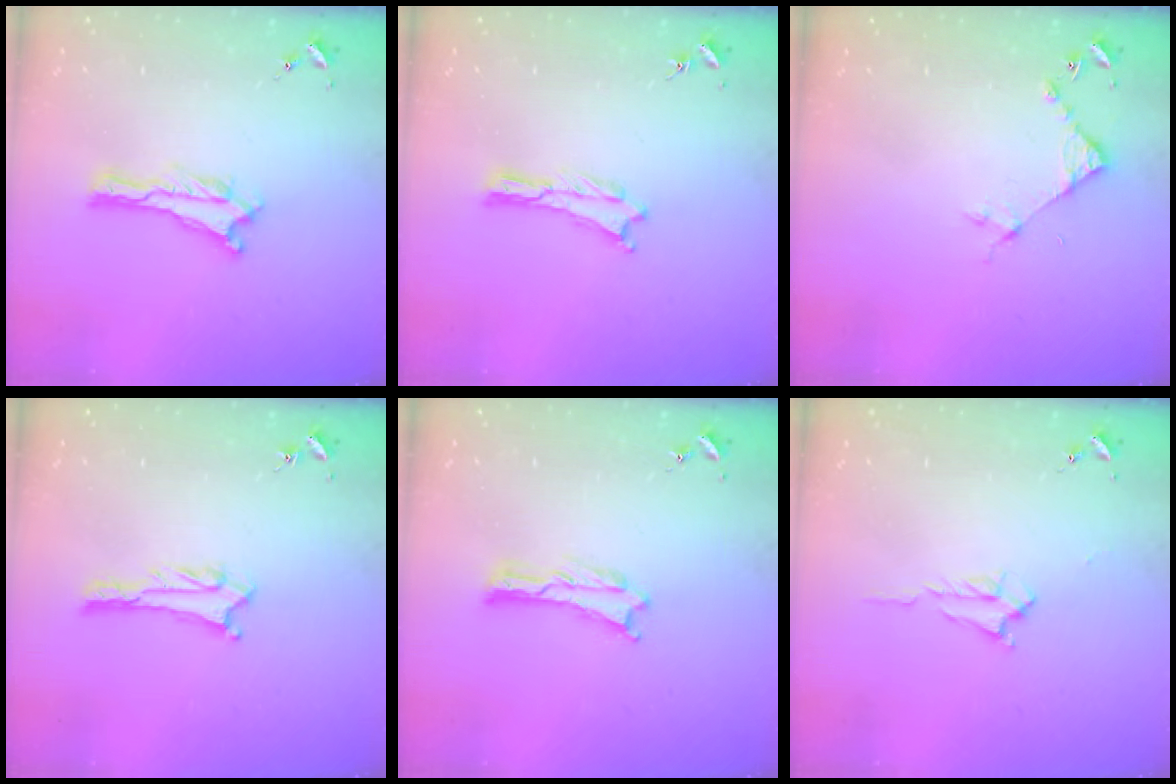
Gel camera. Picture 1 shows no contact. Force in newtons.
{"total": 0.0}
{"total": 4.3, "press": 4.3, "slide": 0.4}
{"total": 2.7, "press": 2.7, "slide": 0.2}
{"total": 0.0}
{"total": 1.7, "press": 1.7, "slide": 0.3}